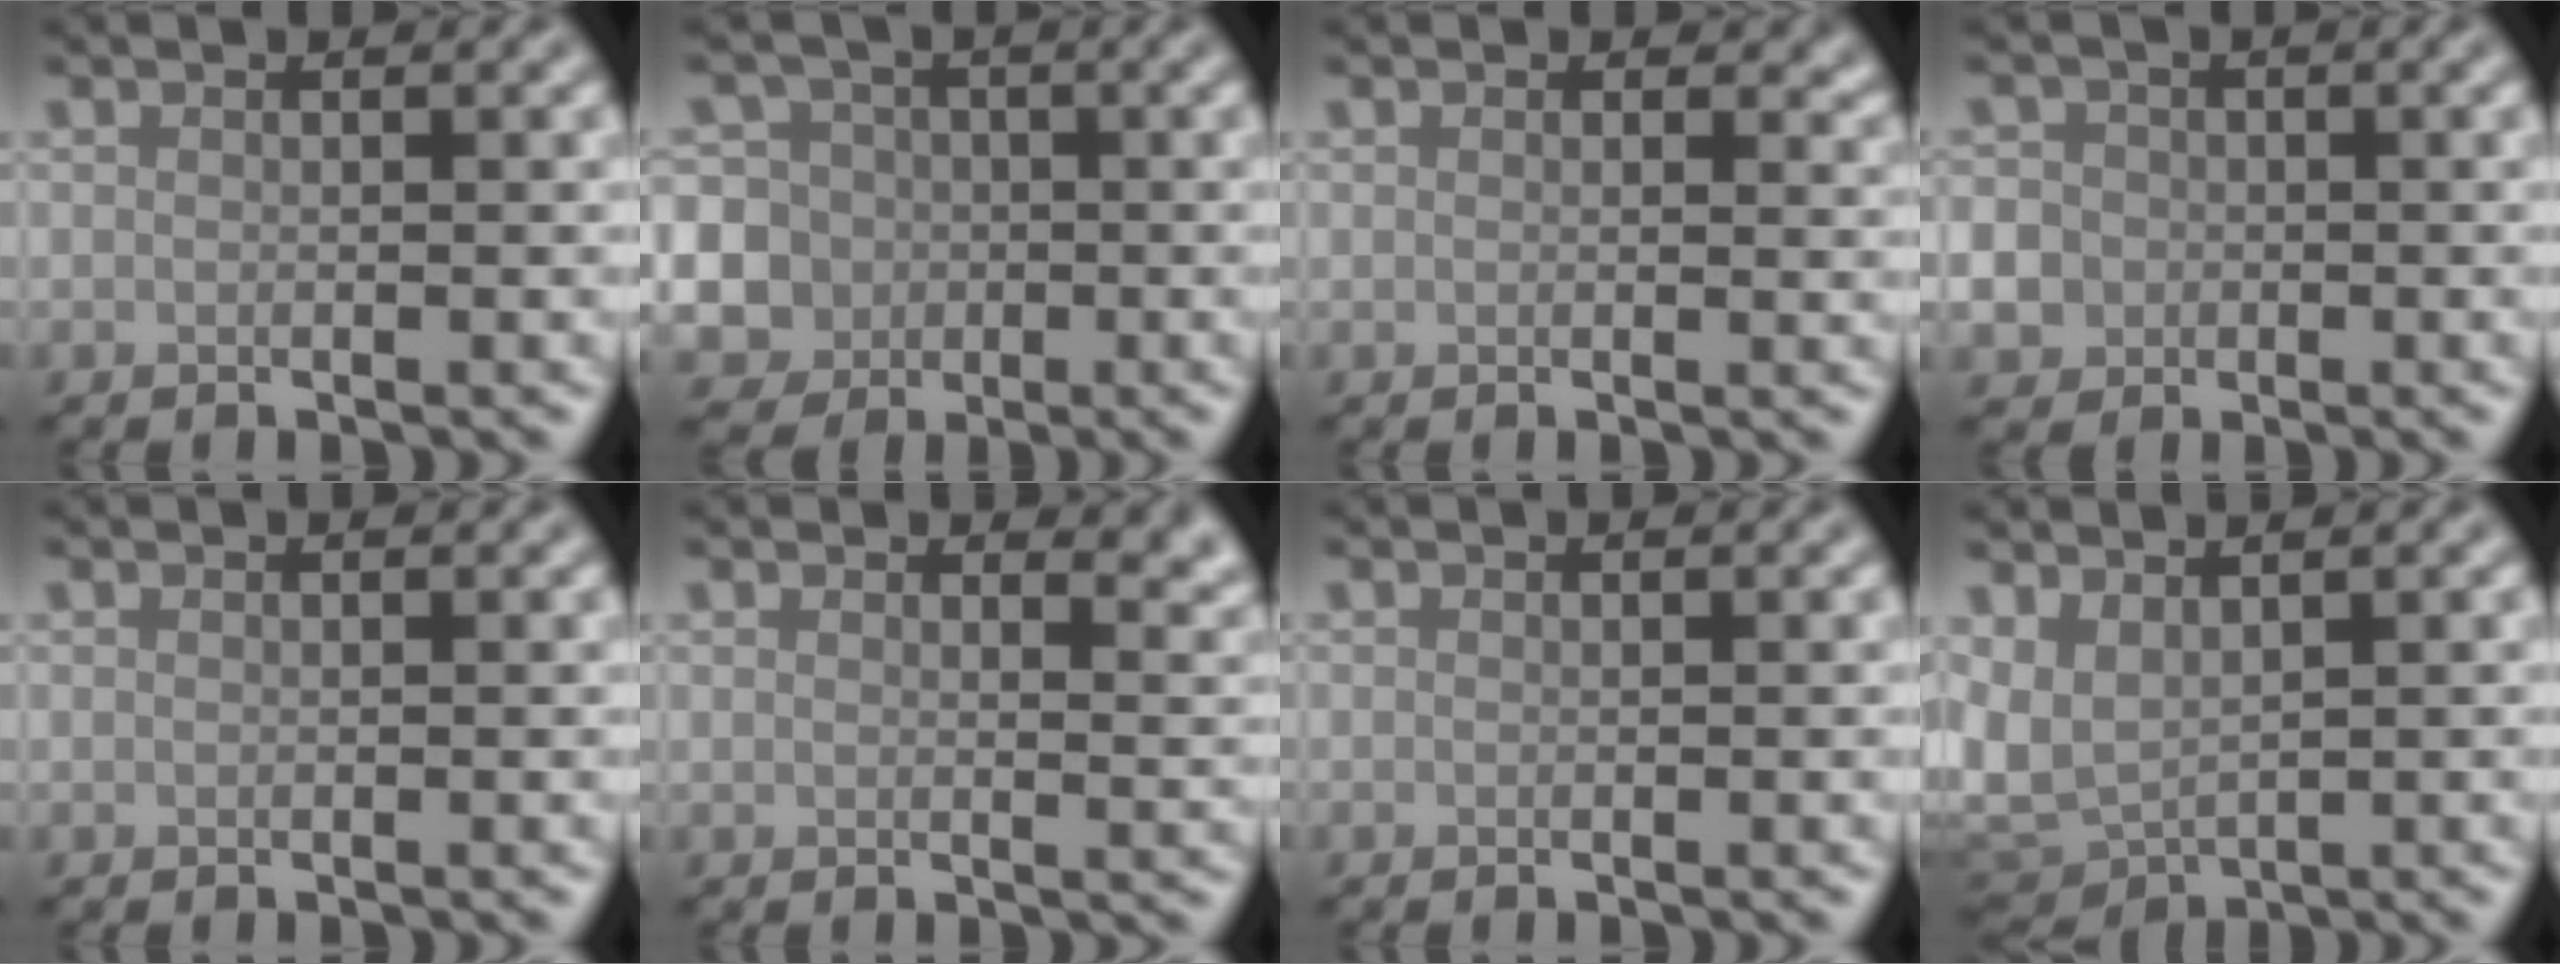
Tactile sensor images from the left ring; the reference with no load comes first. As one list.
[{"total": 9.3, "force": [-0.5, 8.9, 2.7], "torque": [-0.061, 0.017, -0.034]}, {"total": 1.7, "force": [1.1, 1.2, 0.6], "torque": [-0.012, -0.005, 0.017]}, {"total": 7.4, "force": [-1.9, 6.8, 2.3], "torque": [-0.055, -0.003, -0.067]}, {"total": 0.0}, {"total": 3.2, "force": [2.5, 1.2, 1.5], "torque": [-0.021, -0.004, 0.035]}, {"total": 0.0}, {"total": 4.1, "force": [1.0, 2.6, 3.0], "torque": [-0.080, 0.000, 0.019]}]